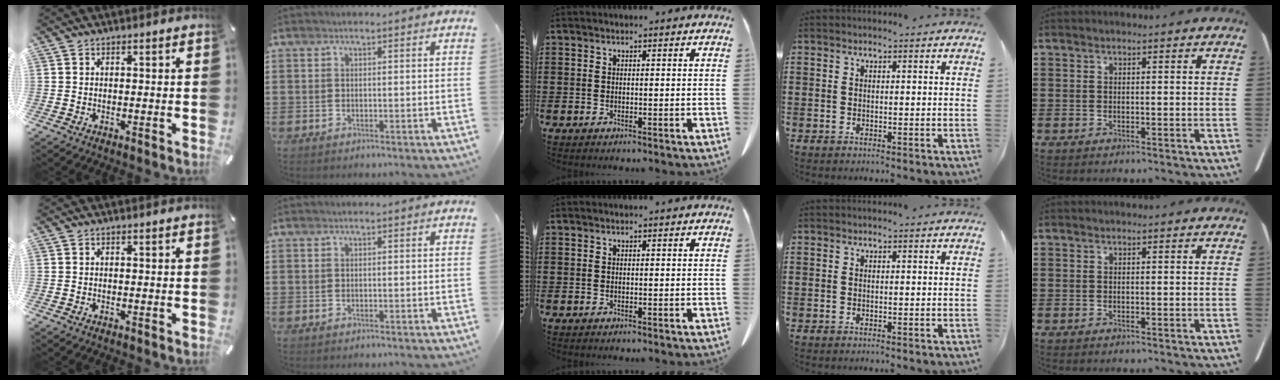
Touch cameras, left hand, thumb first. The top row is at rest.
{}